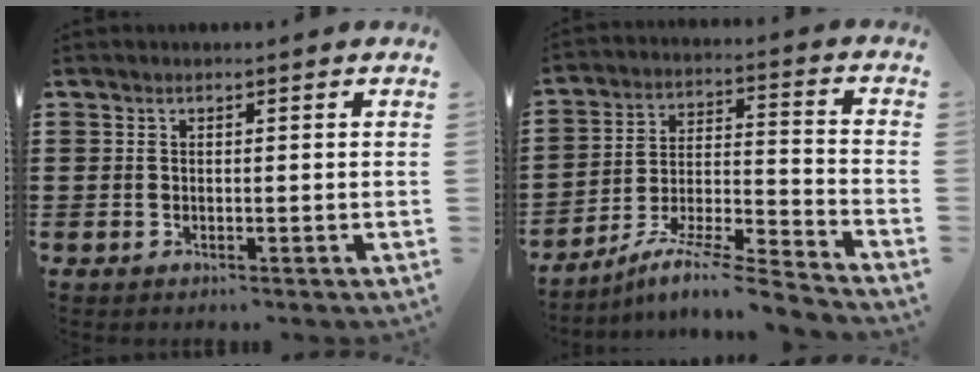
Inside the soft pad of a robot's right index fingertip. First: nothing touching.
{"total": 7.7, "force": [-6.8, -0.5, 3.6], "torque": [-0.062, -0.007, -0.134]}